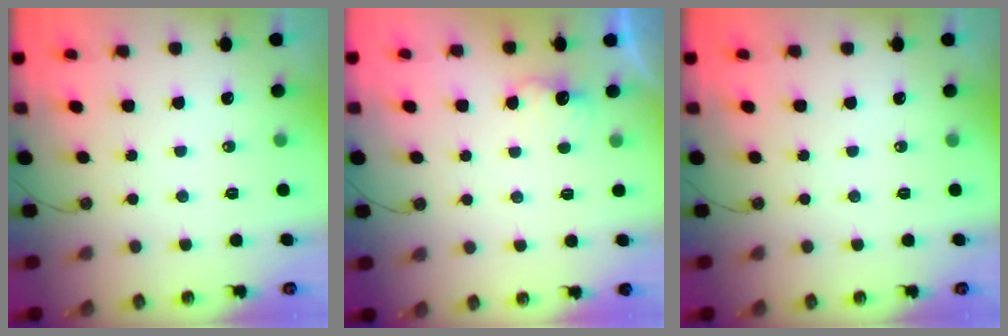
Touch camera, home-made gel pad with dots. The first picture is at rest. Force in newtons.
{"total": 2.8, "press": 2.7, "slide": 0.9}
{"total": 0.0}